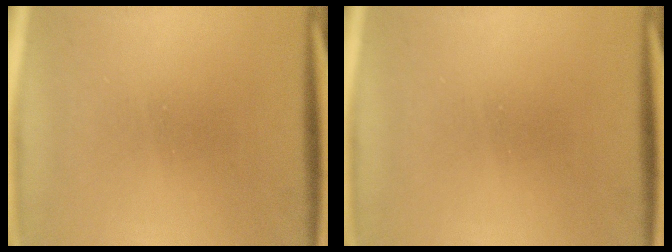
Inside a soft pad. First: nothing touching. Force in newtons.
{"total": 0.0}